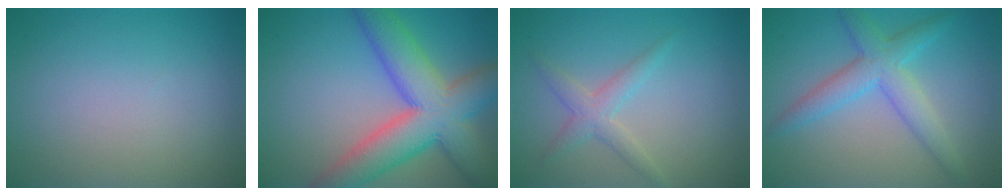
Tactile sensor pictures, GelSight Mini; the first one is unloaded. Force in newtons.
{"total": 10.2, "press": 10.2, "slide": 0.5}
{"total": 2.3, "press": 2.3, "slide": 0.0}
{"total": 4.3, "press": 4.3, "slide": 0.1}